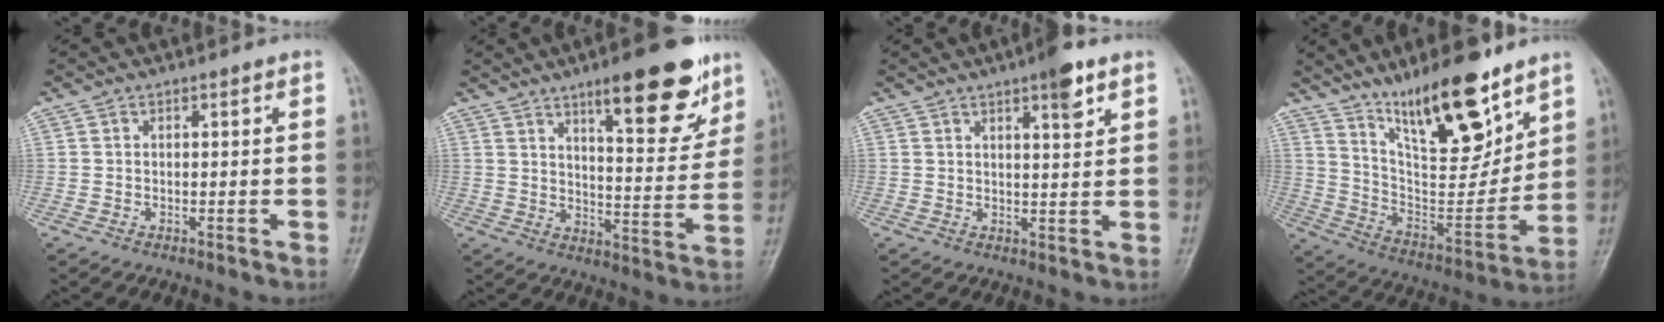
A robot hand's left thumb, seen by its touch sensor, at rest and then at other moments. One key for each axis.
{"total": 16.4, "fx": 10.2, "fy": 4.8, "fz": 11.9, "tx": -0.129, "ty": -0.057, "tz": 0.152}
{"total": 5.6, "fx": 3.4, "fy": 1.3, "fz": 4.4, "tx": -0.055, "ty": -0.017, "tz": 0.046}
{"total": 19.9, "fx": 13.7, "fy": 6.2, "fz": 13.1, "tx": -0.166, "ty": -0.086, "tz": 0.243}